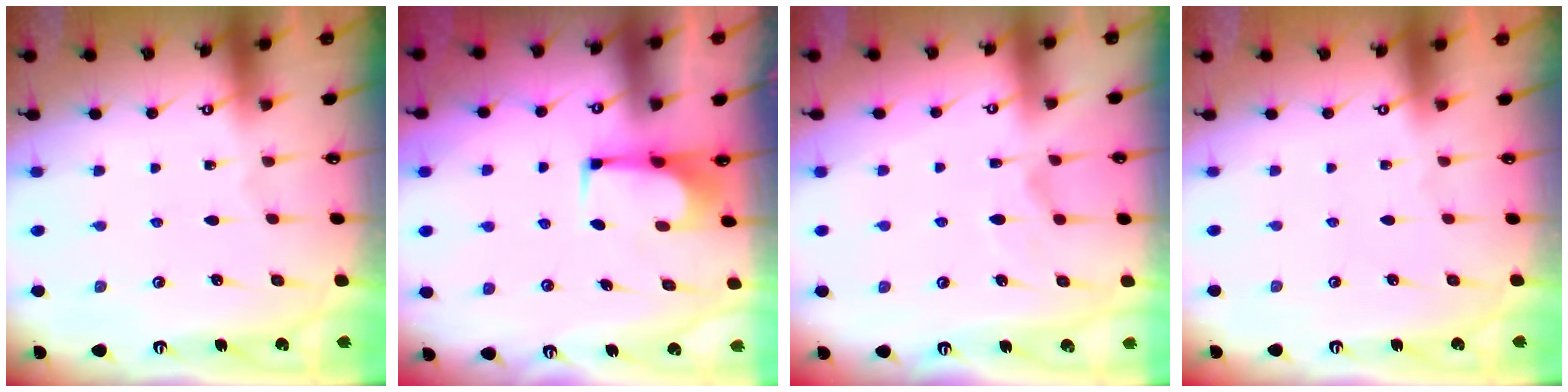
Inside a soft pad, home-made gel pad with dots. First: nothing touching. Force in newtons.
{"total": 1.1, "press": 0.9, "slide": 0.7}
{"total": 2.5, "press": 2.1, "slide": 1.4}
{"total": 1.5, "press": 1.4, "slide": 0.6}